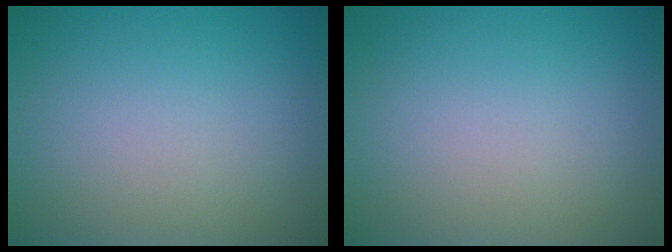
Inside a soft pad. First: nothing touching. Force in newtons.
{"total": 0.0}